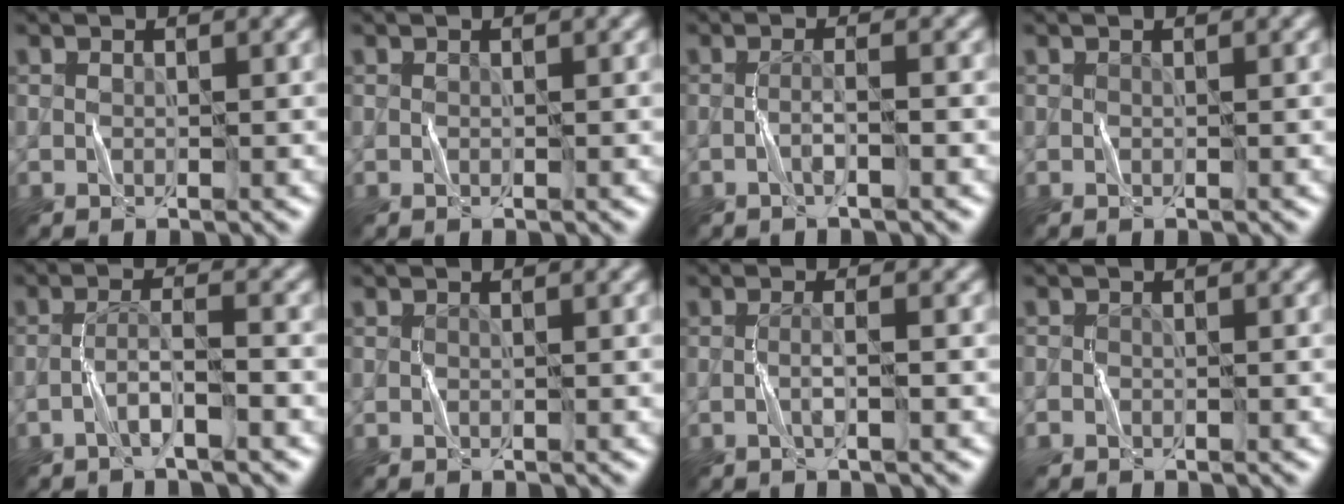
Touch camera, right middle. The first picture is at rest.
{"total": 0.0}
{"total": 1.1, "force": [-0.8, -0.3, 0.7], "torque": [-0.009, 0.004, -0.020]}
{"total": 0.0}
{"total": 2.2, "force": [-1.8, -0.2, 1.3], "torque": [-0.023, 0.010, -0.038]}
{"total": 0.8, "force": [-0.1, -0.5, -0.7], "torque": [0.014, -0.001, -0.003]}
{"total": 0.9, "force": [-0.5, -0.3, 0.7], "torque": [-0.011, 0.000, -0.014]}
{"total": 0.8, "force": [-0.5, -0.1, -0.7], "torque": [0.014, -0.001, -0.010]}